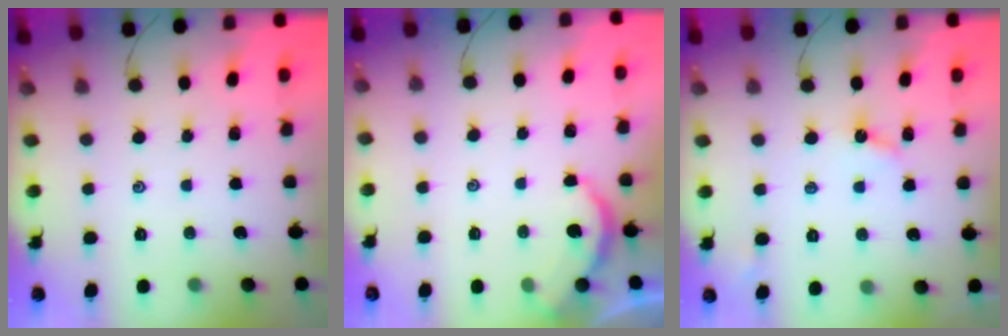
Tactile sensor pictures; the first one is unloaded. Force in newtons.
{"total": 2.6, "press": 2.6, "slide": 0.2}
{"total": 3.8, "press": 3.7, "slide": 0.4}